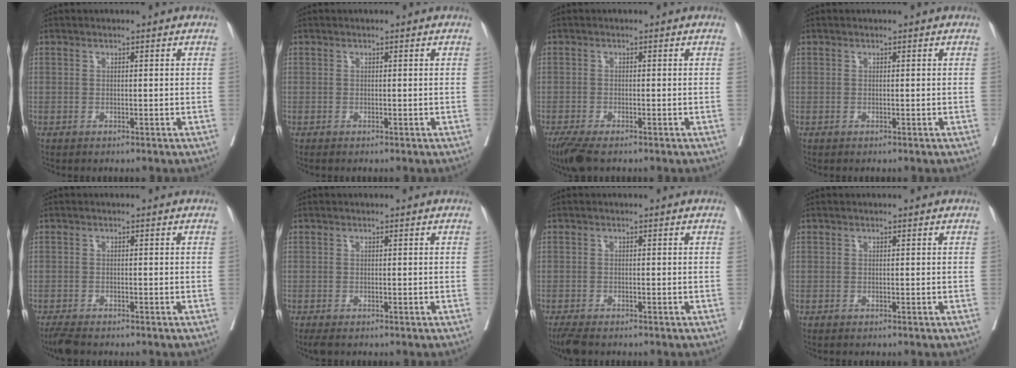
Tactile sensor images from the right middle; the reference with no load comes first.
{"total": 0.0}
{"total": 4.5, "force": [-3.4, 1.0, 2.9], "torque": [-0.052, -0.013, -0.057]}
{"total": 0.0}
{"total": 3.1, "force": [-2.6, 0.6, 1.6], "torque": [-0.033, -0.011, -0.044]}
{"total": 1.8, "force": [-1.4, 0.5, 1.0], "torque": [-0.017, -0.008, -0.023]}
{"total": 3.3, "force": [-2.7, 0.8, 1.8], "torque": [-0.037, -0.012, -0.044]}
{"total": 0.0}